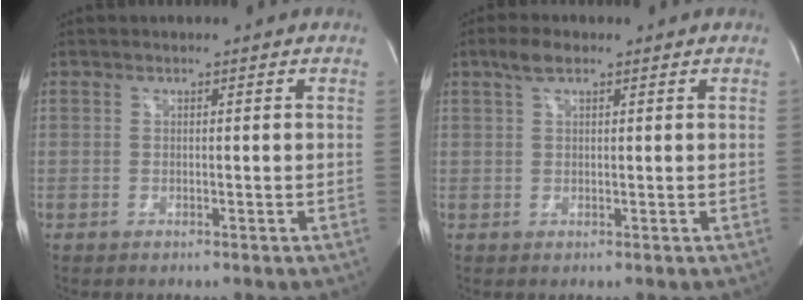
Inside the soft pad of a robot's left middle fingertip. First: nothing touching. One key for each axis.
{"total": 2.8, "fx": 1.8, "fy": 1.0, "fz": 2.0, "tx": -0.046, "ty": 0.014, "tz": 0.036}